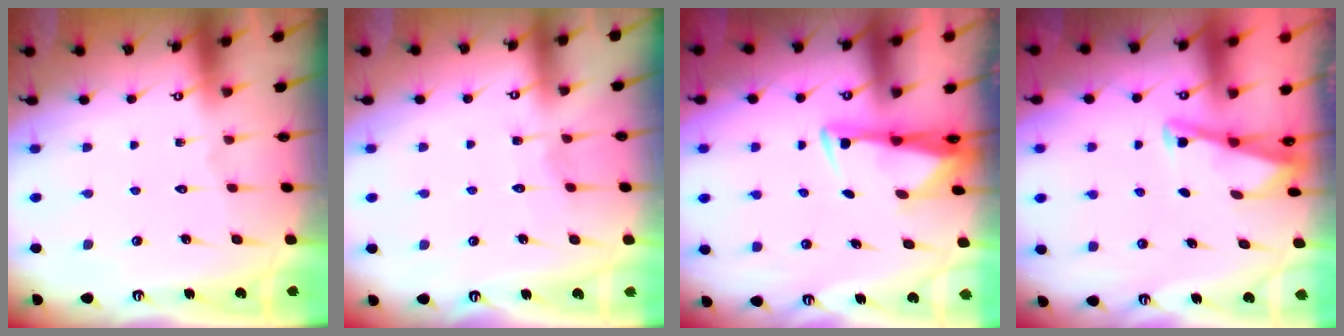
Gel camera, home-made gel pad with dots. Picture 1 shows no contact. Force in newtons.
{"total": 3.9, "press": 3.9, "slide": 0.4}
{"total": 2.9, "press": 2.8, "slide": 0.9}
{"total": 2.9, "press": 2.8, "slide": 0.4}